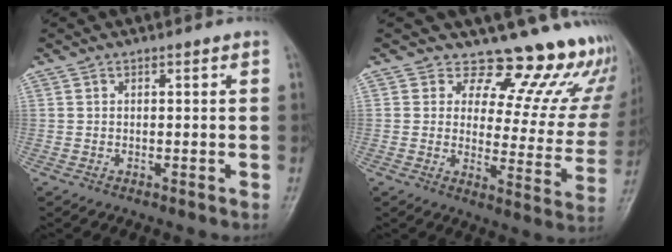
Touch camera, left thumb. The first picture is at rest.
{"total": 17.1, "force": [14.7, 6.6, 5.9], "torque": [-0.014, -0.121, 0.161]}